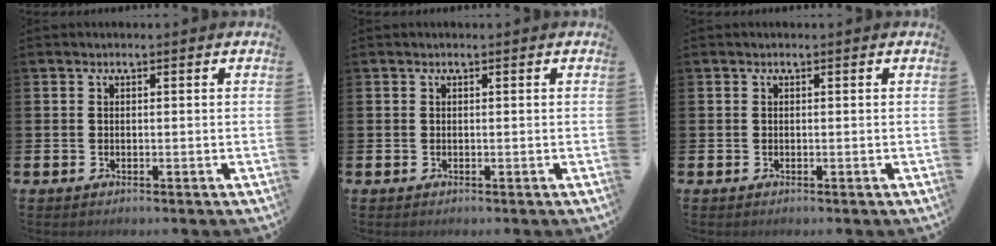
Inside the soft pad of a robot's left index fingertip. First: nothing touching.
{"total": 0.0}
{"total": 0.0}